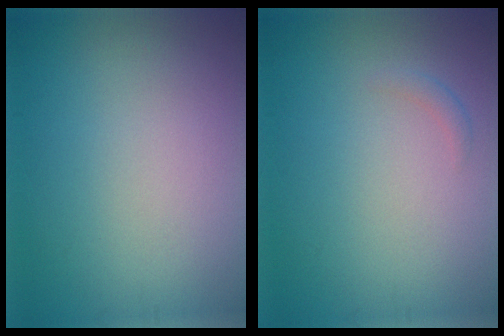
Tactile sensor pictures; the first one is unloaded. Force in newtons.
{"total": 0.8, "press": 0.8, "slide": 0.0}